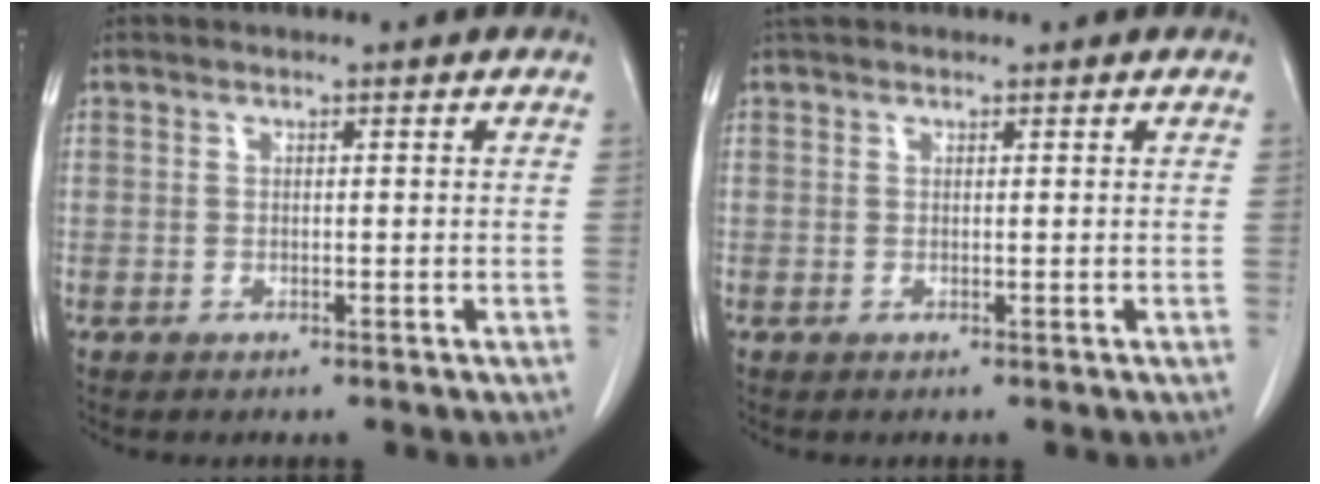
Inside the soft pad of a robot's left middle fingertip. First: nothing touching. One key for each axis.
{"total": 1.5, "fx": 1.3, "fy": 0.7, "fz": 0.3, "tx": -0.010, "ty": 0.018, "tz": 0.022}